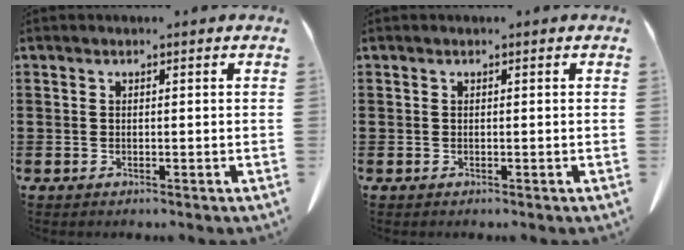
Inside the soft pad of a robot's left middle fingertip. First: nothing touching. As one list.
[{"total": 0.0}]